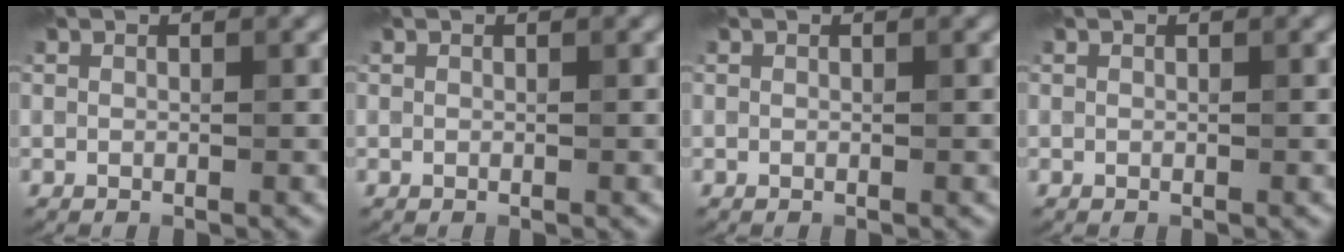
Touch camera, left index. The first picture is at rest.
{"total": 0.0}
{"total": 0.0}
{"total": 0.0}